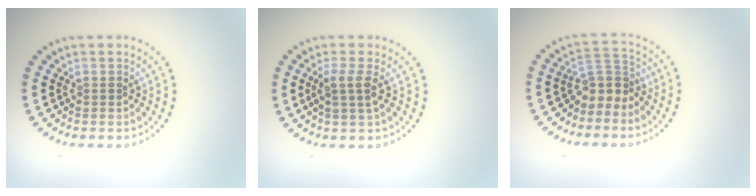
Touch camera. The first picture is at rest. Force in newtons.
{"total": 2.1, "press": 1.8, "slide": 1.0}
{"total": 3.0, "press": 2.0, "slide": 2.2}